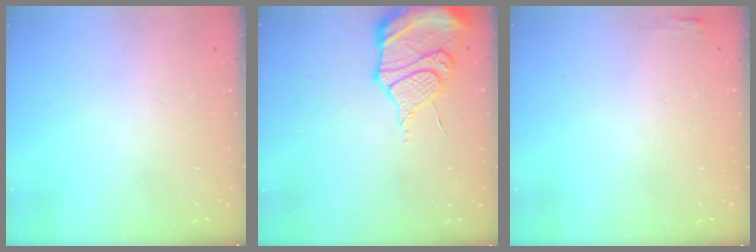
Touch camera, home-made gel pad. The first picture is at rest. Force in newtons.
{"total": 20.8, "press": 18.0, "slide": 10.6}
{"total": 2.7, "press": 2.6, "slide": 0.8}